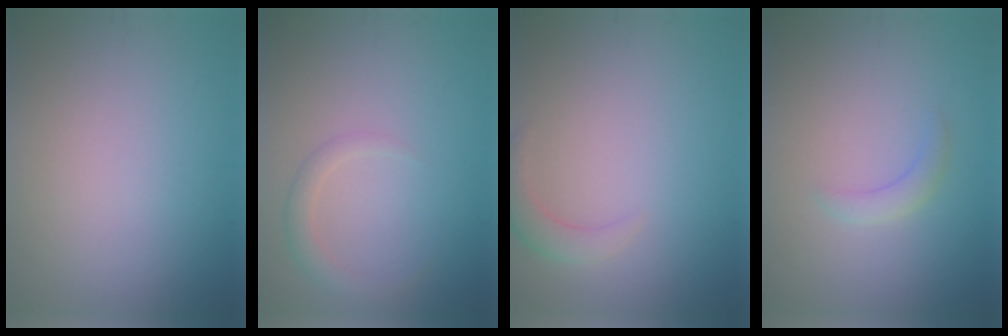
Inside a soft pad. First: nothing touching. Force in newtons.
{"total": 1.8, "press": 1.8, "slide": 0.1}
{"total": 2.1, "press": 2.1, "slide": 0.2}
{"total": 1.6, "press": 1.6, "slide": 0.2}